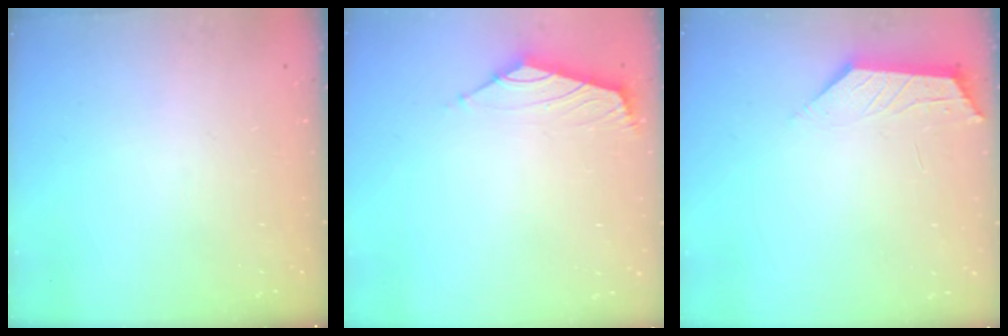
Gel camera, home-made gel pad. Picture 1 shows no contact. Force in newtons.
{"total": 1.7, "press": 1.6, "slide": 0.7}
{"total": 1.9, "press": 1.9, "slide": 0.4}